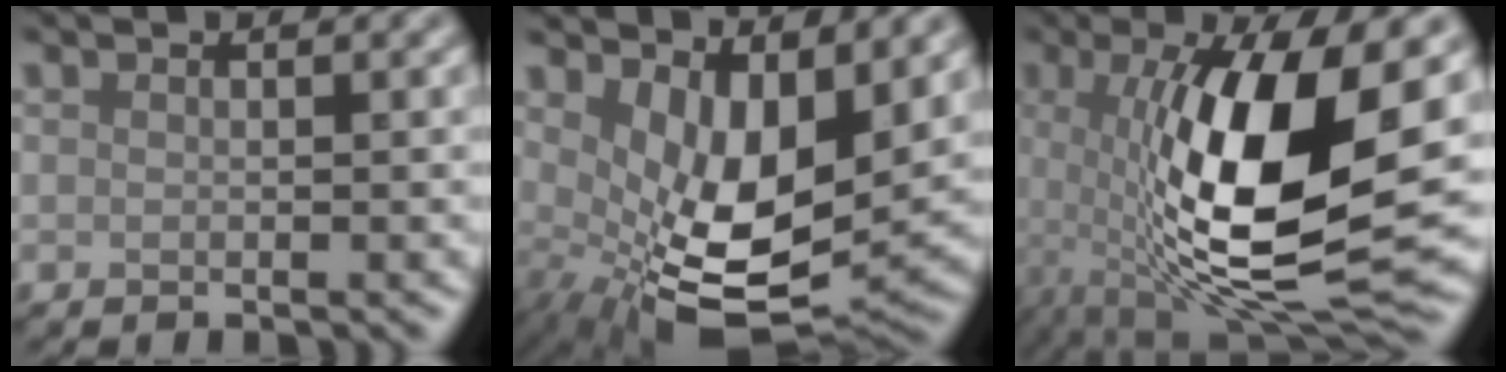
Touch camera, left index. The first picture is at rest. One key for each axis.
{"total": 9.0, "fx": 1.2, "fy": 4.4, "fz": 7.7, "tx": -0.147, "ty": -0.029, "tz": 0.033}
{"total": 13.1, "fx": 0.3, "fy": 3.9, "fz": 12.5, "tx": -0.222, "ty": -0.020, "tz": 0.008}